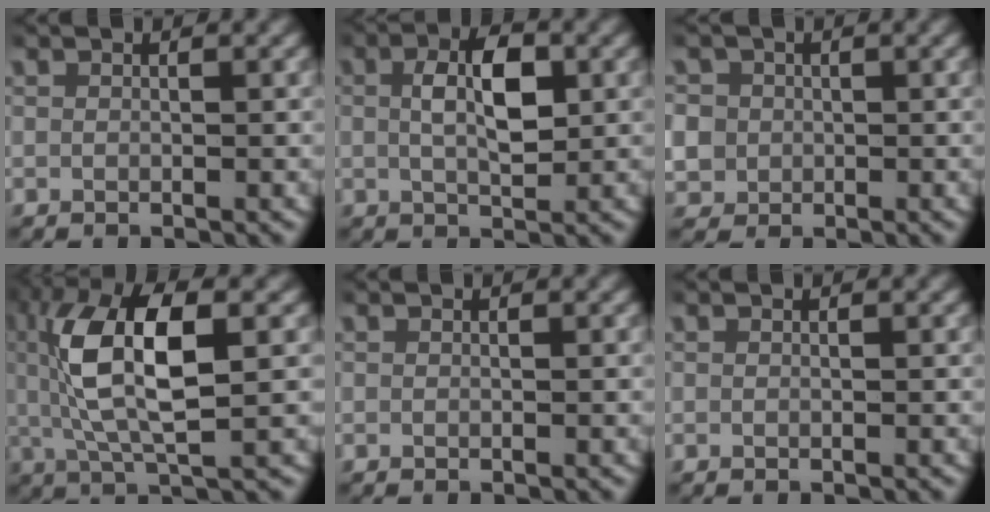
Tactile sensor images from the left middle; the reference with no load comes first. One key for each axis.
{"total": 4.9, "fx": 0.6, "fy": 2.2, "fz": 4.3, "tx": -0.064, "ty": -0.001, "tz": 0.012}
{"total": 4.7, "fx": -0.1, "fy": 4.5, "fz": 1.5, "tx": -0.047, "ty": -0.009, "tz": 0.002}
{"total": 9.1, "fx": 1.2, "fy": 3.5, "fz": 8.3, "tx": -0.163, "ty": 0.007, "tz": 0.021}
{"total": 0.0}
{"total": 0.0}